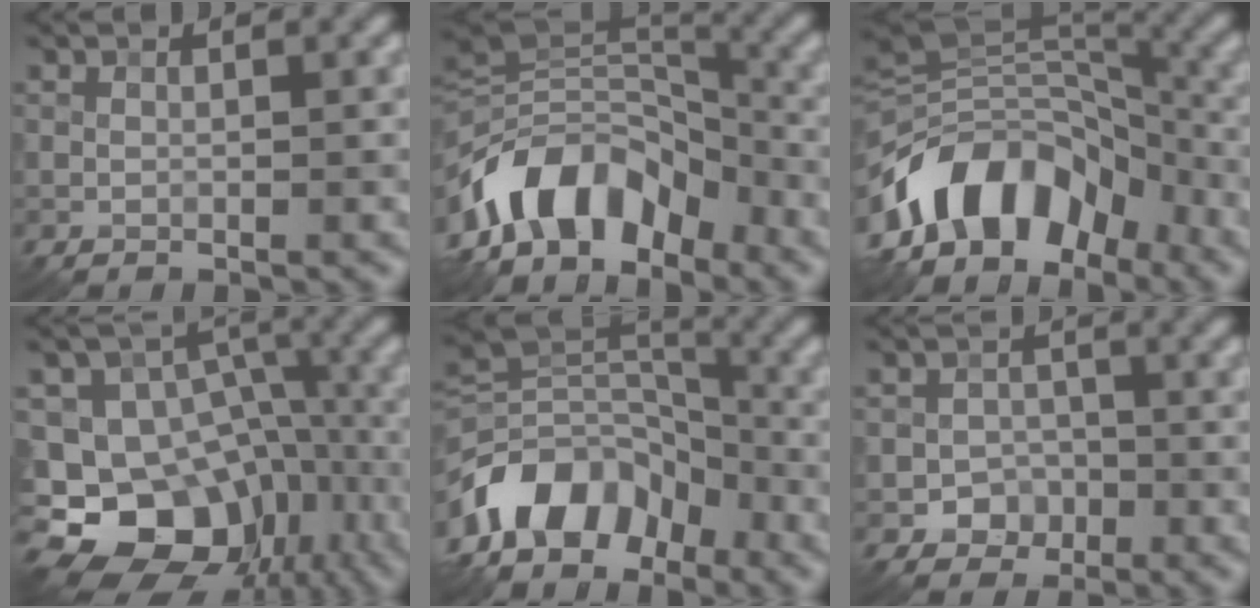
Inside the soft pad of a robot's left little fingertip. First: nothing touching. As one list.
[{"total": 9.3, "force": [-5.6, 5.3, 5.2], "torque": [-0.069, 0.008, -0.106]}, {"total": 11.9, "force": [-6.6, 7.1, 6.9], "torque": [-0.115, 0.024, -0.135]}, {"total": 16.8, "force": [-8.3, 12.9, 6.7], "torque": [-0.131, -0.012, -0.136]}, {"total": 9.4, "force": [-5.5, 6.1, 4.7], "torque": [-0.065, 0.006, -0.114]}, {"total": 2.6, "force": [-1.3, 2.2, 0.5], "torque": [0.012, 0.009, -0.026]}]